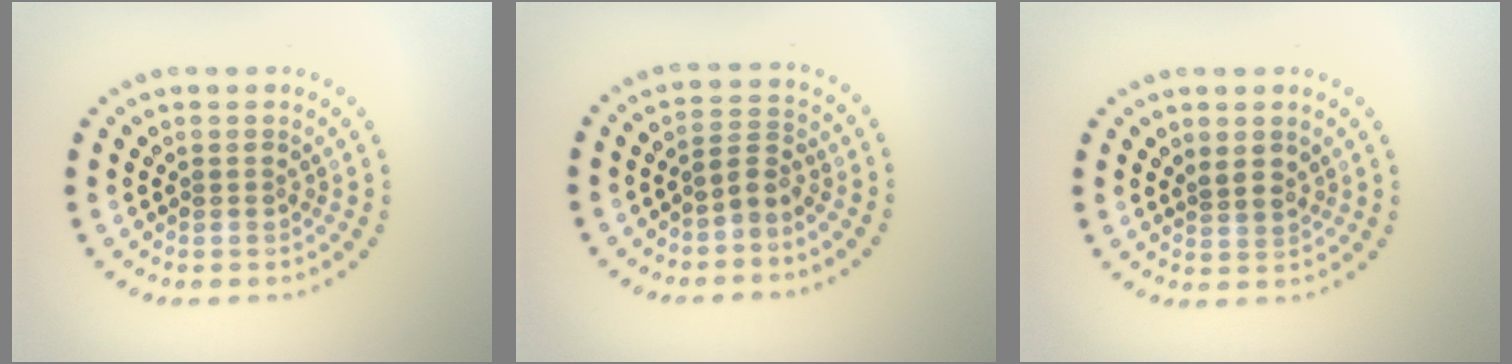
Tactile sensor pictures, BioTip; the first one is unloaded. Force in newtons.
{"total": 2.1, "press": 1.5, "slide": 1.5}
{"total": 1.5, "press": 1.4, "slide": 0.6}